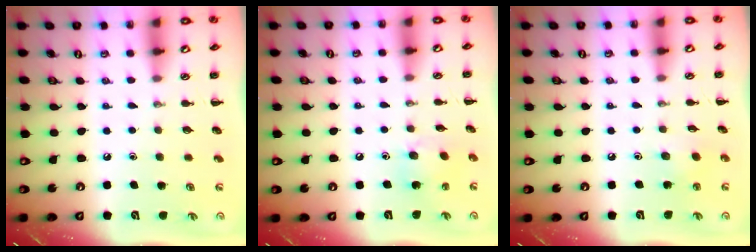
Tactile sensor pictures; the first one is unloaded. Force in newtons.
{"total": 6.7, "press": 6.5, "slide": 1.6}
{"total": 2.9, "press": 2.8, "slide": 0.6}